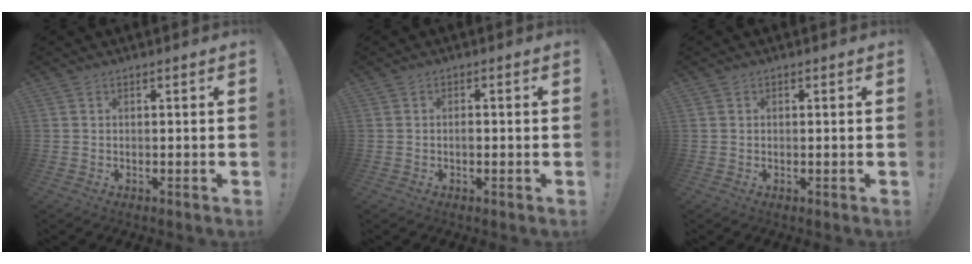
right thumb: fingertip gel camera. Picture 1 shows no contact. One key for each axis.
{"total": 1.3, "fx": -0.6, "fy": 0.7, "fz": 0.8, "tx": -0.011, "ty": 0.000, "tz": -0.012}
{"total": 0.0}